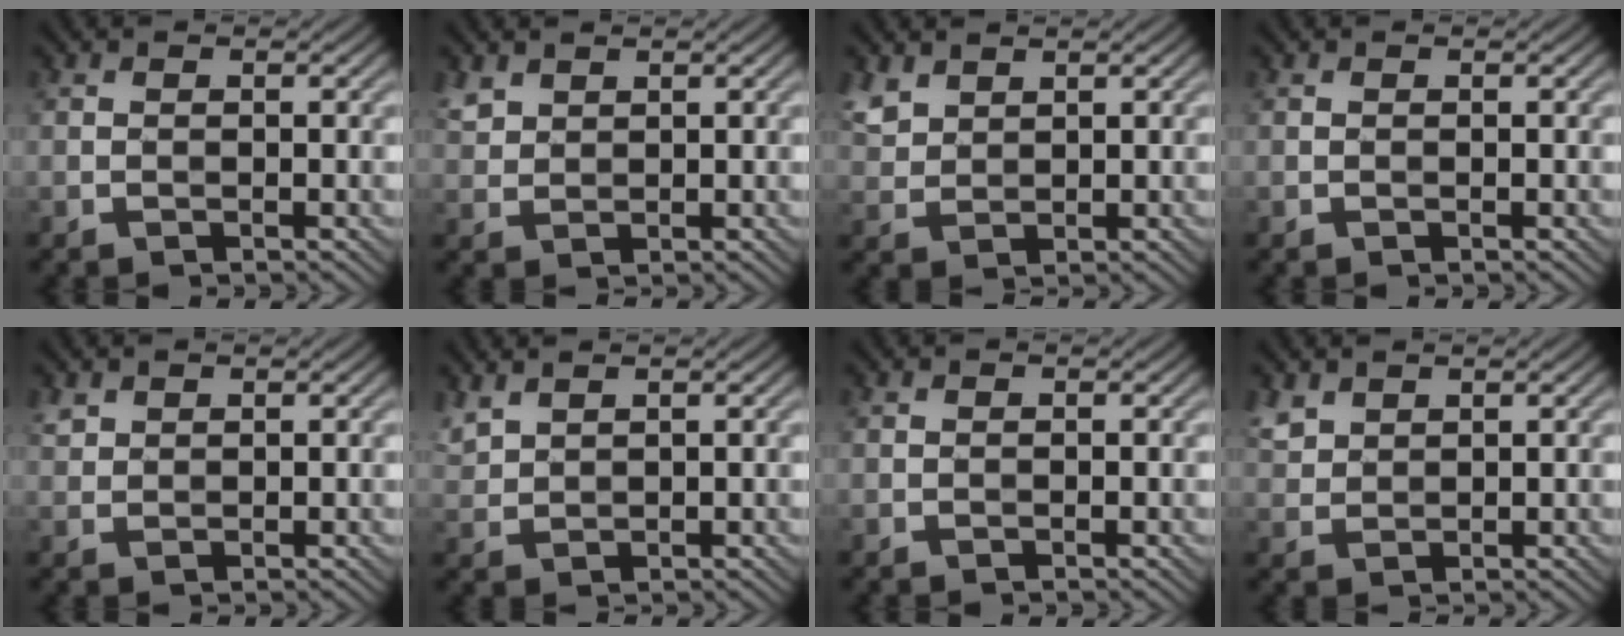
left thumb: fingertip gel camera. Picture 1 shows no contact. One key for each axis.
{"total": 2.3, "fx": 1.7, "fy": 1.3, "fz": 0.8, "tx": -0.025, "ty": 0.001, "tz": 0.041}
{"total": 3.3, "fx": 2.4, "fy": 1.8, "fz": 1.5, "tx": -0.042, "ty": 0.003, "tz": 0.055}
{"total": 0.0}
{"total": 1.4, "fx": 1.1, "fy": 0.8, "fz": 0.4, "tx": -0.012, "ty": 0.001, "tz": 0.025}
{"total": 2.5, "fx": 2.1, "fy": 0.8, "fz": 1.1, "tx": -0.035, "ty": 0.007, "tz": 0.051}
{"total": 0.0}
{"total": 2.6, "fx": 1.9, "fy": 1.4, "fz": 1.0, "tx": -0.029, "ty": 0.001, "tz": 0.046}